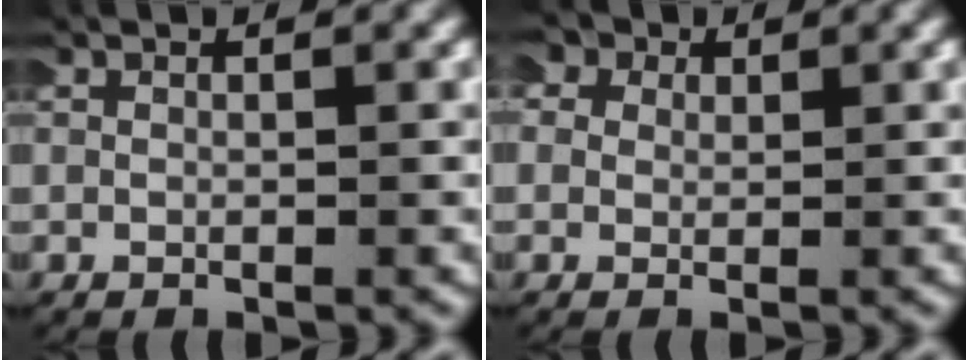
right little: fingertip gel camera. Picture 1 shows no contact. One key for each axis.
{"total": 4.9, "fx": 2.0, "fy": 4.1, "fz": 1.7, "tx": -0.053, "ty": 0.005, "tz": 0.018}